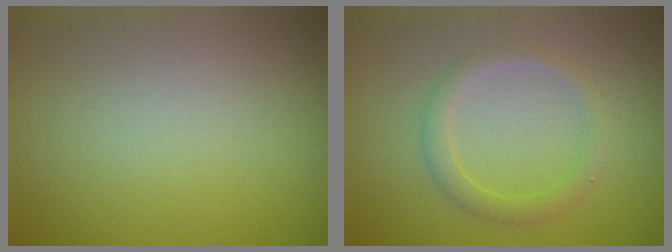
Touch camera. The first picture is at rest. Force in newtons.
{"total": 2.0, "press": 2.0, "slide": 0.1}